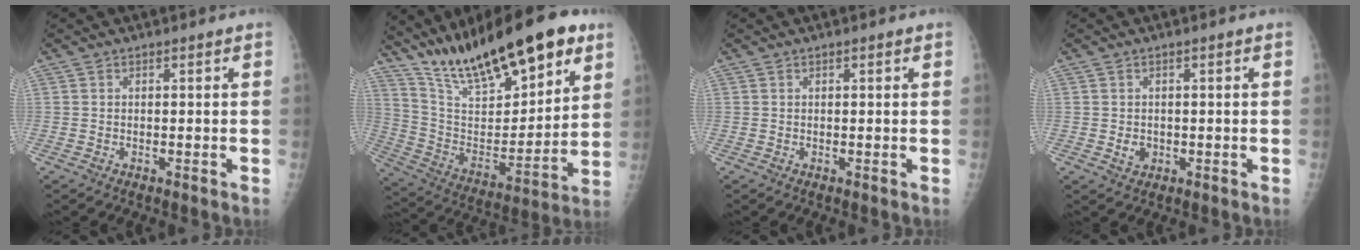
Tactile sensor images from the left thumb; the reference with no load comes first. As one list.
[{"total": 26.4, "force": [17.6, 8.9, 17.5], "torque": [-0.249, -0.053, 0.302]}, {"total": 0.5, "force": [0.3, 0.2, 0.4], "torque": [-0.006, 0.001, 0.003]}, {"total": 2.1, "force": [-0.2, 1.8, 1.1], "torque": [-0.009, 0.001, 0.002]}]